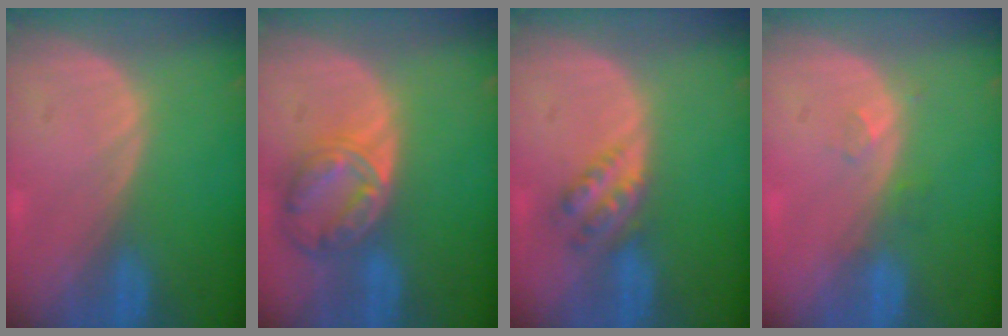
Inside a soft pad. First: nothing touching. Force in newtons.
{"total": 8.2, "press": 7.0, "slide": 4.3}
{"total": 4.5, "press": 4.0, "slide": 2.0}
{"total": 1.9, "press": 1.6, "slide": 1.0}